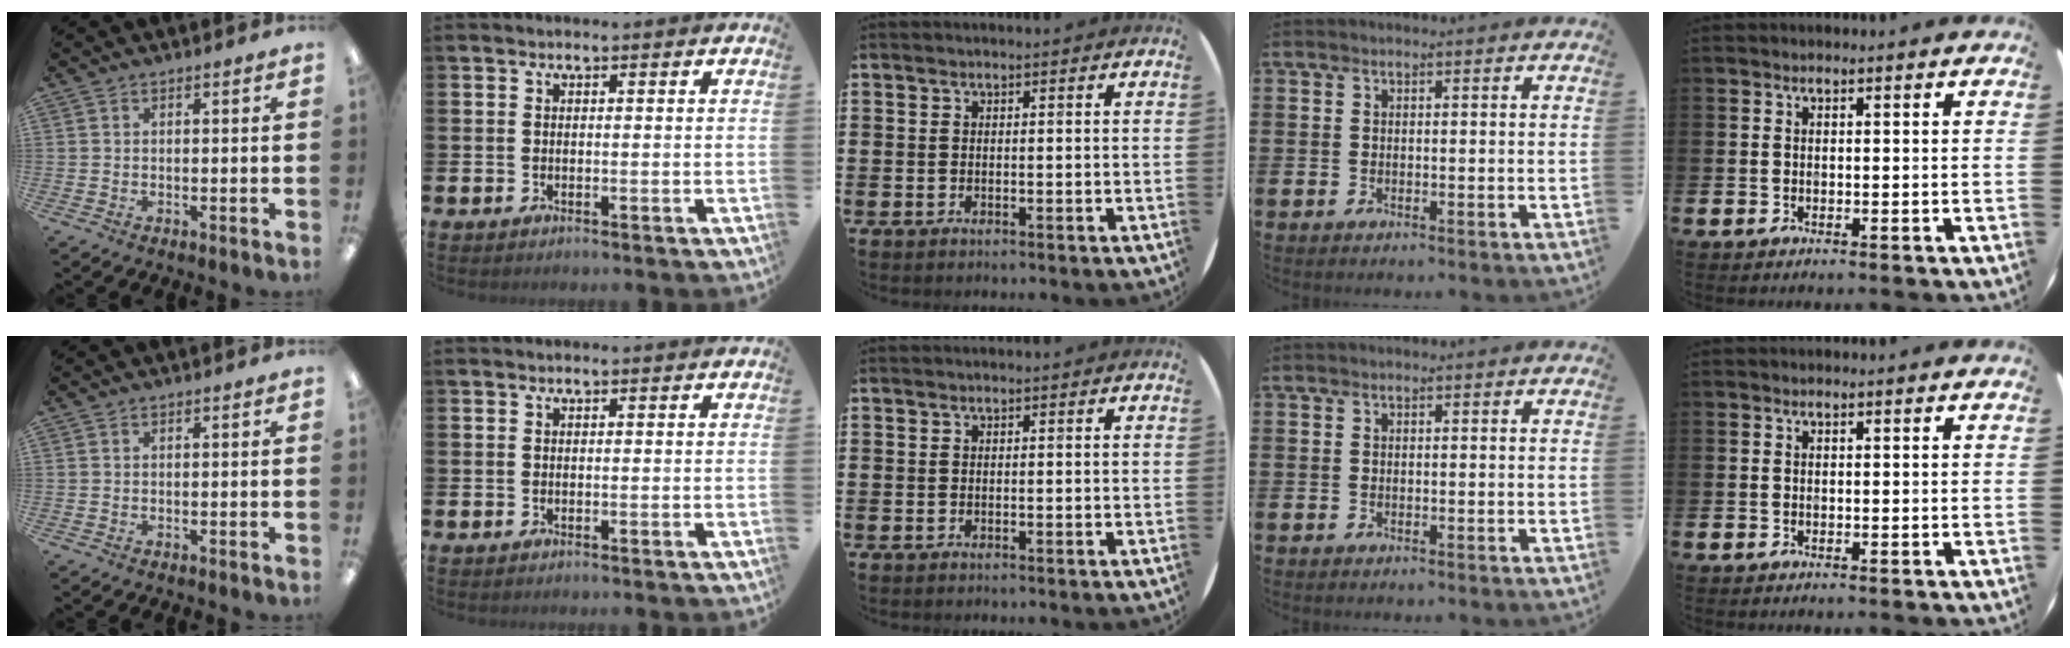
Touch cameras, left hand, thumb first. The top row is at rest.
{}